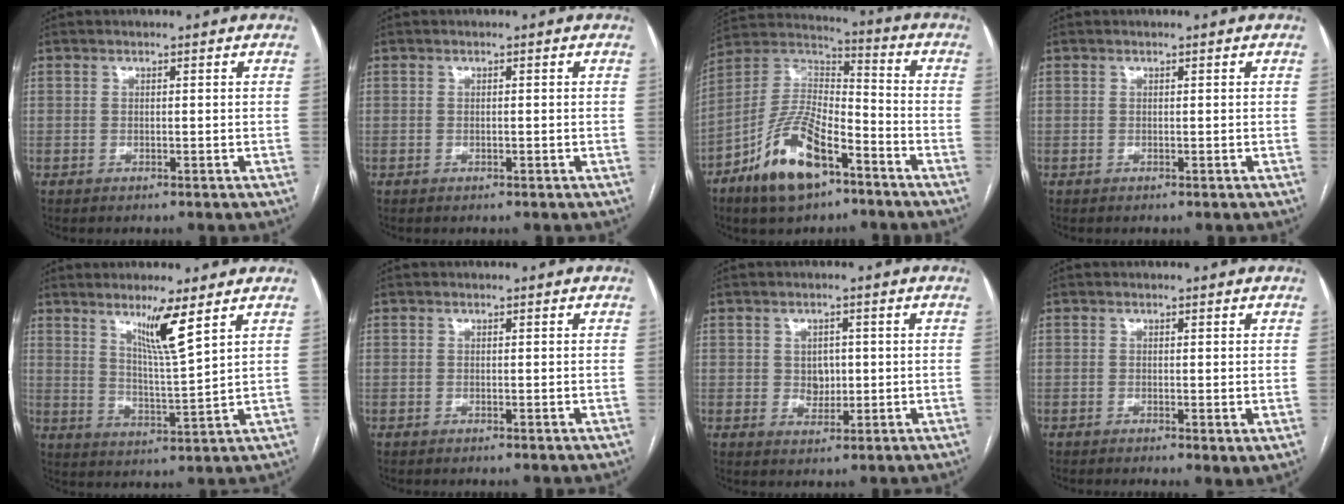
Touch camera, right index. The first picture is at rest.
{"total": 0.0}
{"total": 14.6, "force": [-8.3, 5.3, 10.7], "torque": [-0.217, 0.005, -0.152]}
{"total": 0.0}
{"total": 7.3, "force": [4.4, -0.7, 5.7], "torque": [-0.100, -0.018, 0.079]}
{"total": 0.0}
{"total": 3.4, "force": [0.6, 2.5, 2.2], "torque": [-0.034, -0.001, 0.020]}
{"total": 2.0, "force": [-0.4, 0.5, 1.9], "torque": [-0.029, -0.008, -0.005]}